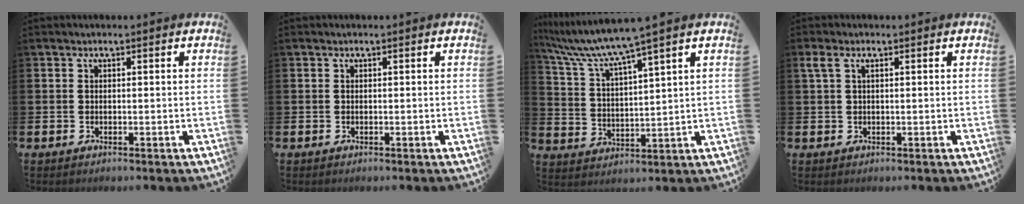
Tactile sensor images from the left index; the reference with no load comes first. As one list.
[{"total": 0.0}, {"total": 7.2, "force": [6.4, -0.6, 3.2], "torque": [-0.088, -0.036, 0.108]}, {"total": 1.7, "force": [0.8, 0.7, 1.4], "torque": [-0.028, 0.005, 0.012]}]